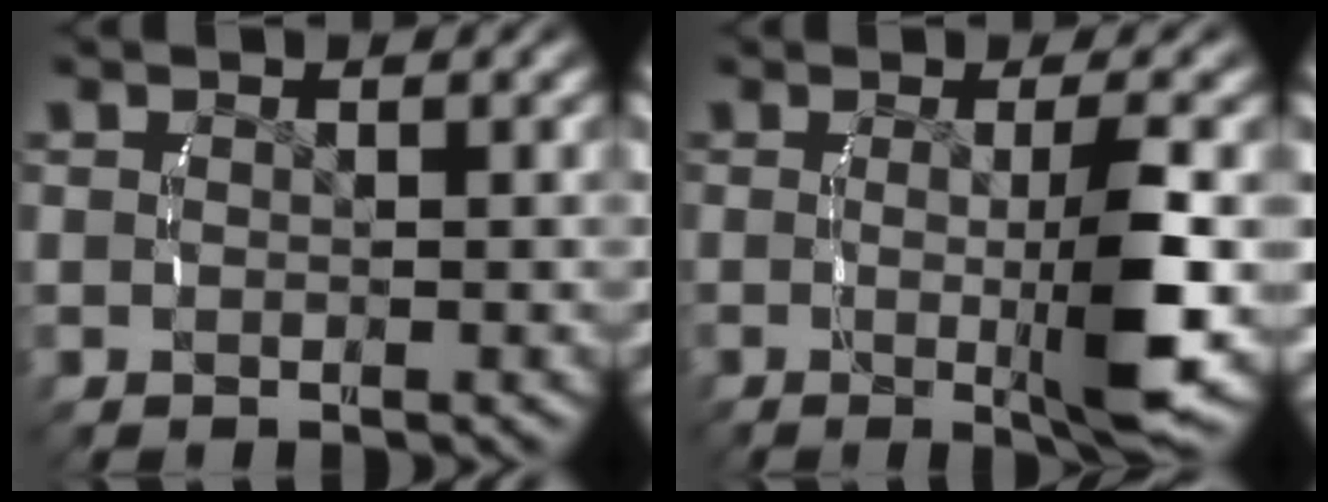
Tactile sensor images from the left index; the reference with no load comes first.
{"total": 5.9, "force": [-0.9, 0.3, 5.8], "torque": [-0.090, -0.015, -0.010]}